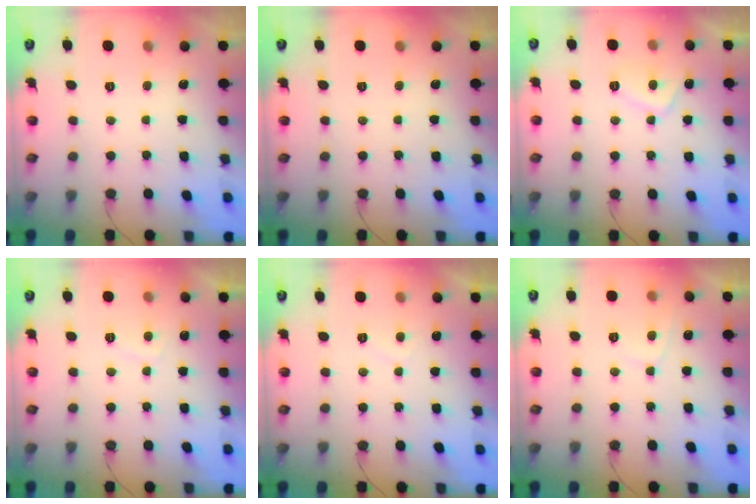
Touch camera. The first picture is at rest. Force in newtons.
{"total": 0.0}
{"total": 4.4, "press": 4.2, "slide": 1.1}
{"total": 1.8, "press": 1.6, "slide": 0.6}
{"total": 1.3, "press": 1.1, "slide": 0.7}
{"total": 2.5, "press": 2.4, "slide": 0.6}